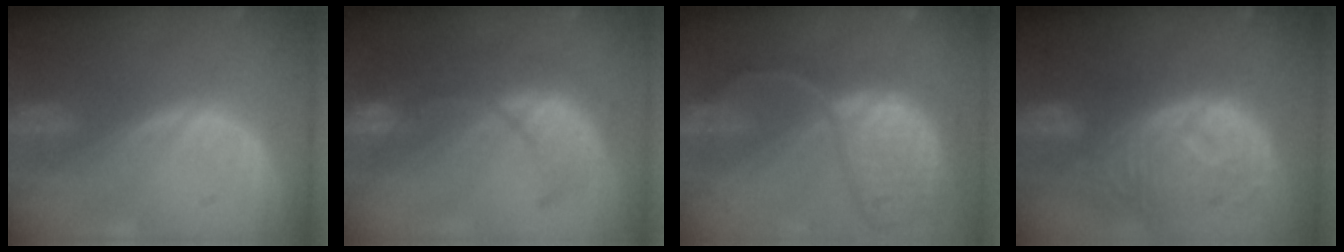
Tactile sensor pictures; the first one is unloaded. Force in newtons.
{"total": 10.1, "press": 8.9, "slide": 4.7}
{"total": 12.2, "press": 9.9, "slide": 7.0}
{"total": 11.4, "press": 9.9, "slide": 5.6}